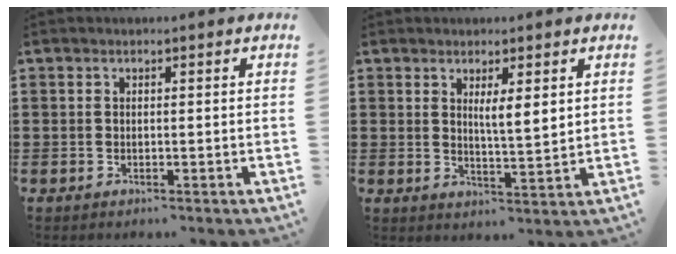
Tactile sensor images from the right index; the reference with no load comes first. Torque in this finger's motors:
{"motor_torque": [0.99, 0.26, 0.12, 0.10]}